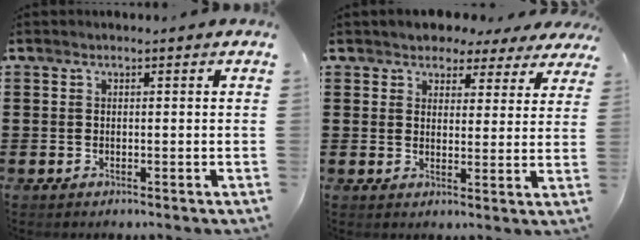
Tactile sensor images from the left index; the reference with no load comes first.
{"total": 3.8, "force": [3.3, 1.8, 0.4], "torque": [-0.020, -0.009, 0.055]}